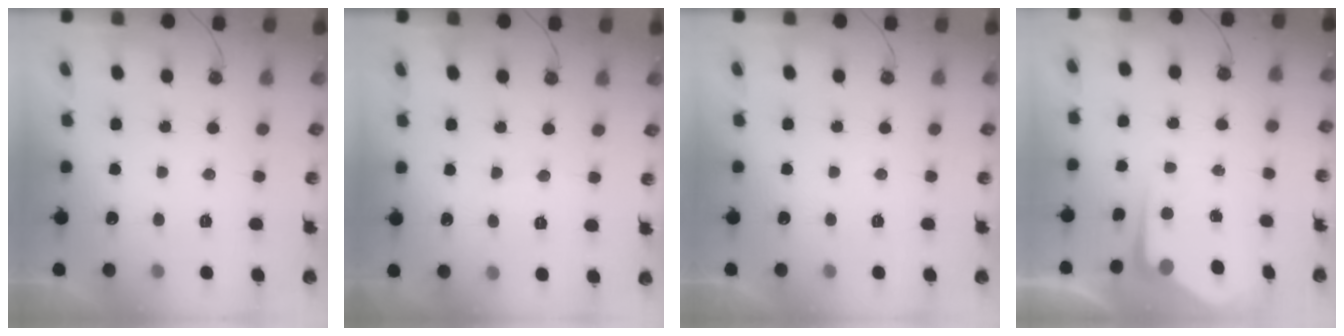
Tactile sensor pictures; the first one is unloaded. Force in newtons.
{"total": 5.2, "press": 5.2, "slide": 0.8}
{"total": 0.0}
{"total": 5.8, "press": 5.8, "slide": 0.3}